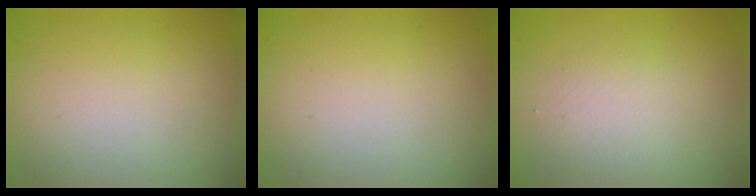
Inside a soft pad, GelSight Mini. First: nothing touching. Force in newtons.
{"total": 0.0}
{"total": 2.2, "press": 2.2, "slide": 0.1}